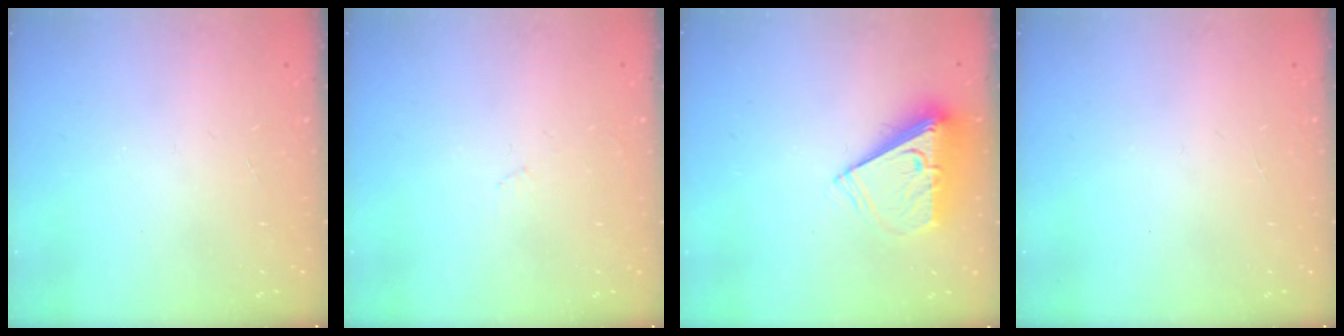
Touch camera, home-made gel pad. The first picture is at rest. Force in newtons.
{"total": 2.7, "press": 2.6, "slide": 0.4}
{"total": 7.1, "press": 7.0, "slide": 1.0}
{"total": 0.0}